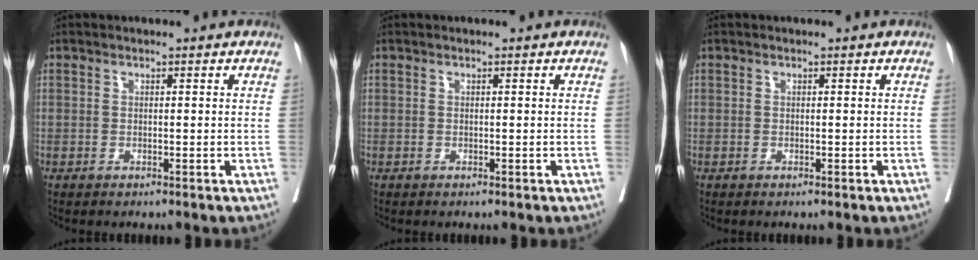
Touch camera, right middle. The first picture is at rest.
{"total": 0.0}
{"total": 0.0}